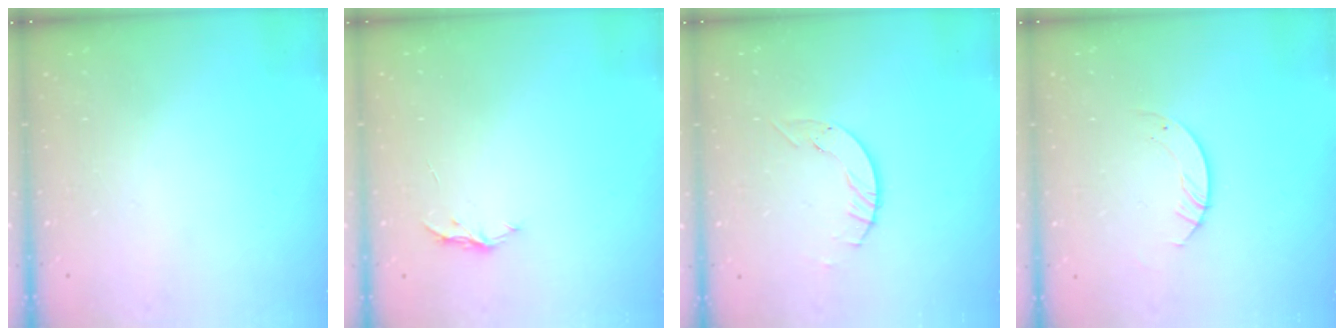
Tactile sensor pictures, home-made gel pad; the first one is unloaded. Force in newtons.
{"total": 4.0, "press": 4.0, "slide": 0.4}
{"total": 4.0, "press": 4.0, "slide": 0.5}
{"total": 3.3, "press": 3.3, "slide": 0.2}